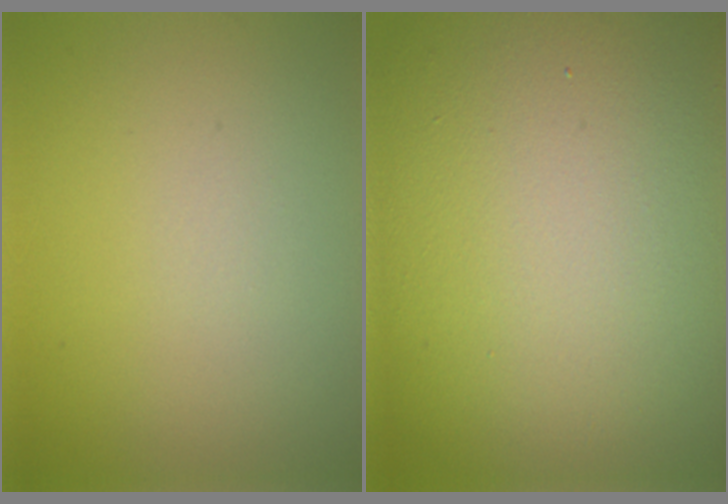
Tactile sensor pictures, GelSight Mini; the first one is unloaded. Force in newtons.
{"total": 21.0, "press": 21.0, "slide": 0.8}